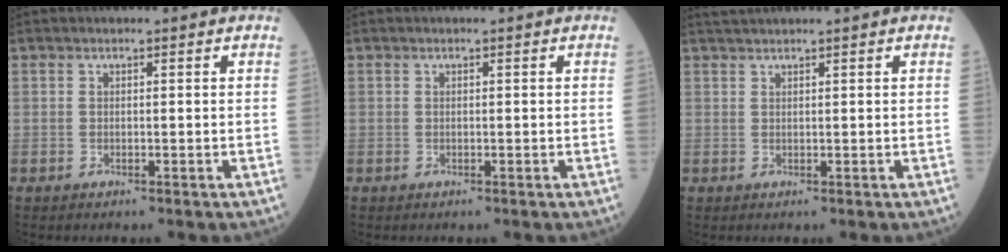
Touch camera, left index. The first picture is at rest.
{"total": 0.0}
{"total": 2.6, "force": [2.4, -0.6, 0.9], "torque": [-0.011, 0.023, 0.049]}